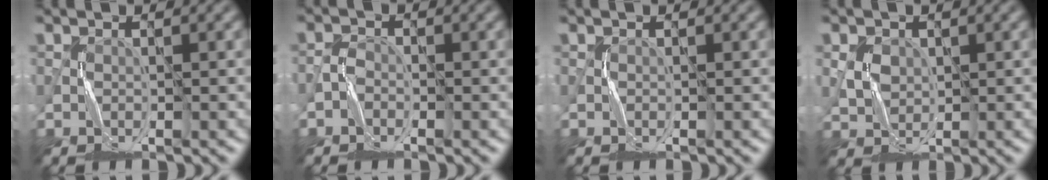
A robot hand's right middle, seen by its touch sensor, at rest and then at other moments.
{"total": 1.0, "force": [-0.8, 0.5, 0.2], "torque": [-0.001, 0.006, -0.018]}
{"total": 0.0}
{"total": 1.7, "force": [0.8, 1.4, 0.6], "torque": [-0.014, -0.003, 0.016]}